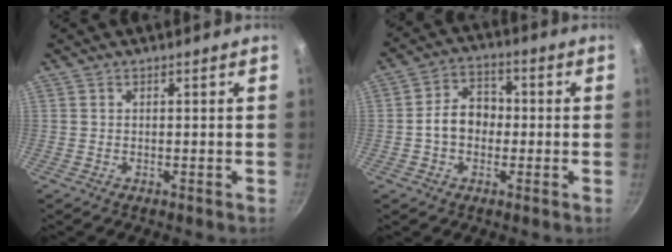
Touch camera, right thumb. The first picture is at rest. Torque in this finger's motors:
{"motor_torque": [1.04, 0.91, 0.84, -0.36, 0.02]}